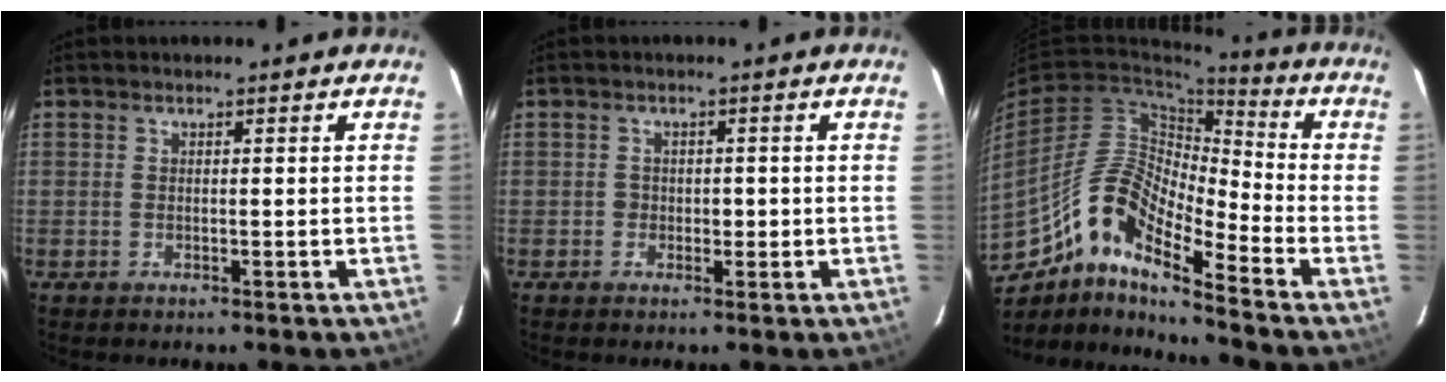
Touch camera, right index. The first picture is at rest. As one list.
[{"total": 1.7, "force": [-0.2, 1.4, 0.8], "torque": [-0.007, 0.007, -0.002]}, {"total": 13.6, "force": [-8.9, 2.9, 9.8], "torque": [-0.185, 0.021, -0.157]}]